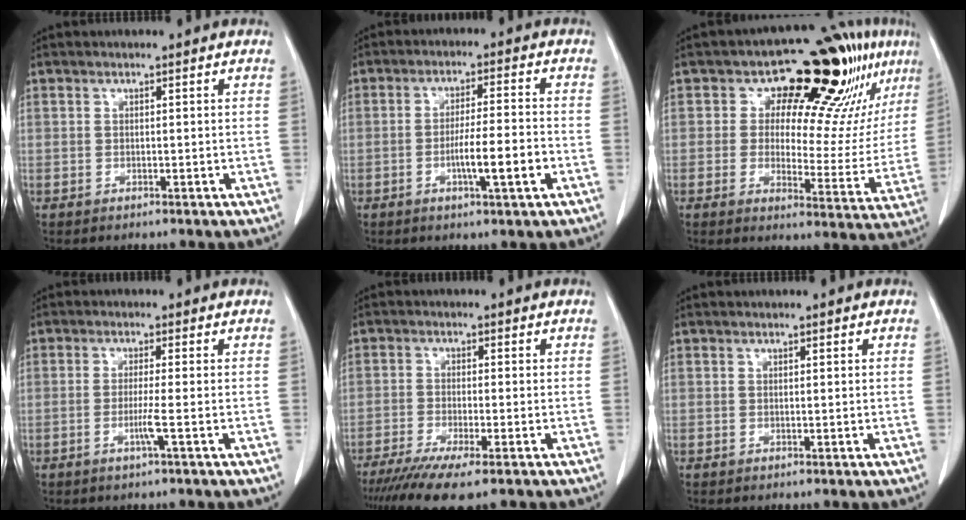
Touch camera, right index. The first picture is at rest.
{"total": 7.0, "force": [-2.3, 0.2, 6.7], "torque": [-0.108, -0.002, -0.039]}
{"total": 19.1, "force": [9.4, 7.4, 15.0], "torque": [-0.183, 0.015, 0.131]}
{"total": 2.7, "force": [-1.0, -0.7, 2.4], "torque": [-0.047, -0.005, -0.022]}
{"total": 8.8, "force": [-6.2, 1.0, 6.1], "torque": [-0.096, -0.020, -0.102]}
{"total": 0.0}